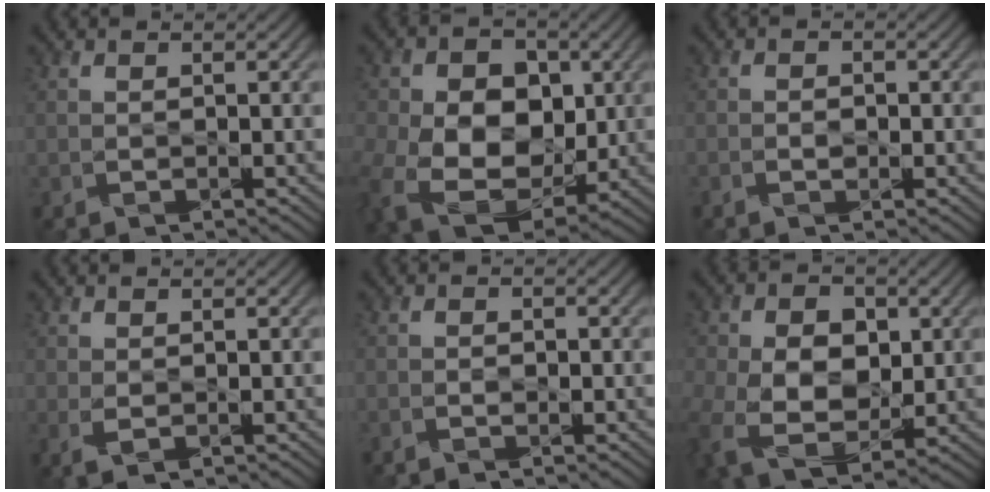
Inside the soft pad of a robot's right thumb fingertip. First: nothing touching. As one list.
[{"total": 15.1, "force": [-2.4, 11.4, 9.7], "torque": [-0.208, -0.028, -0.036]}, {"total": 1.4, "force": [-0.5, 0.9, 0.9], "torque": [-0.014, 0.000, -0.010]}, {"total": 1.4, "force": [0.0, 0.7, 1.2], "torque": [-0.034, -0.004, 0.002]}, {"total": 1.1, "force": [-0.4, 0.7, 0.7], "torque": [-0.012, 0.000, -0.008]}, {"total": 11.1, "force": [-1.3, 7.8, 7.7], "torque": [-0.168, -0.017, -0.021]}]